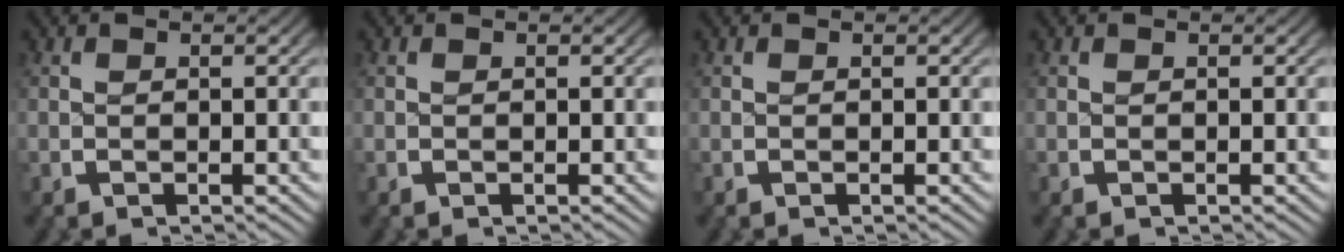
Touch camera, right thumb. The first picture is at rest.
{"total": 0.0}
{"total": 0.0}
{"total": 0.0}